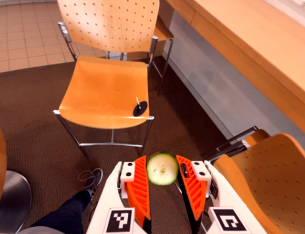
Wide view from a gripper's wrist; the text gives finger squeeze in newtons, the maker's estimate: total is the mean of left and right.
{"total": 8.7, "left": 8.4, "right": 9.1}